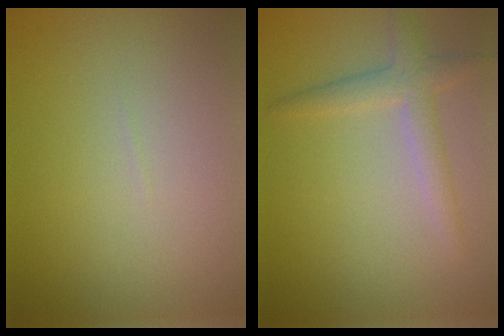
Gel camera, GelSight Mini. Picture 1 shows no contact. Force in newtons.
{"total": 2.7, "press": 2.7, "slide": 0.1}